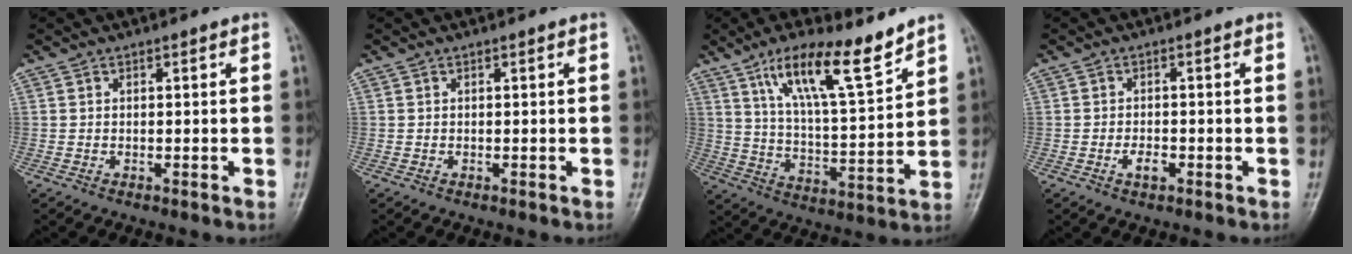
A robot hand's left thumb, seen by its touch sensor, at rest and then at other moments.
{"total": 0.0}
{"total": 14.7, "force": [9.9, 3.2, 10.4], "torque": [-0.164, -0.054, 0.181]}
{"total": 2.4, "force": [-1.0, 1.3, 1.8], "torque": [-0.031, 0.005, -0.018]}